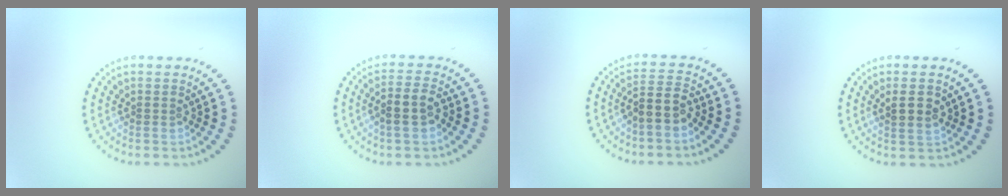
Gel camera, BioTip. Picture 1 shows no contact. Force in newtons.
{"total": 2.9, "press": 2.8, "slide": 0.8}
{"total": 2.5, "press": 2.1, "slide": 1.3}
{"total": 2.0, "press": 1.9, "slide": 0.6}